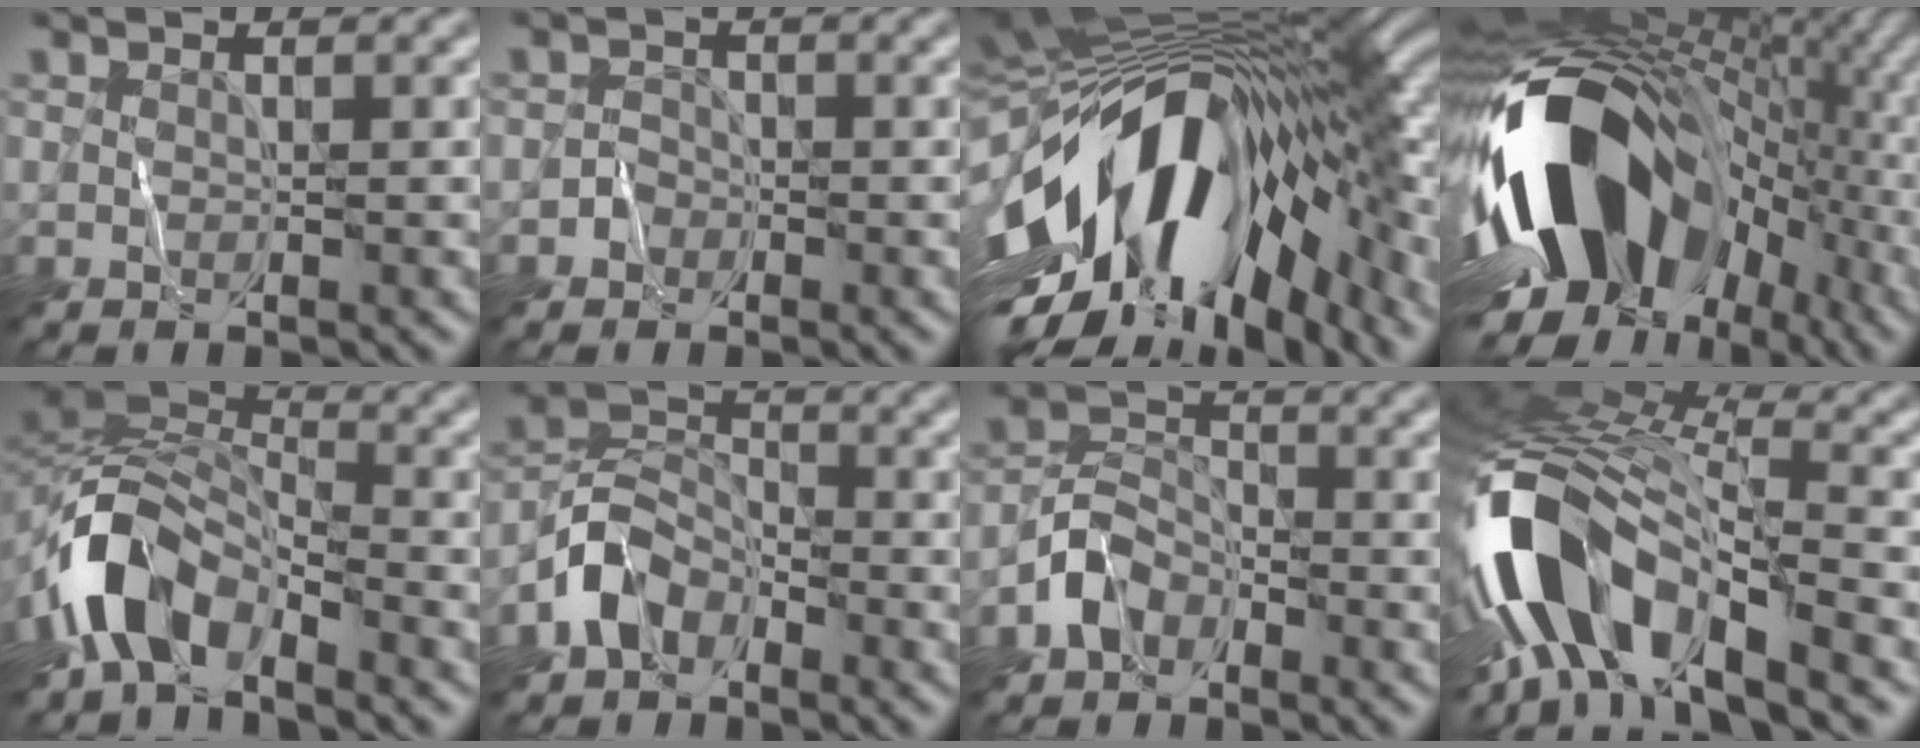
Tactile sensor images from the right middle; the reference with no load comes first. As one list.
[{"total": 1.0, "force": [-0.6, 0.8, 0.0], "torque": [0.010, 0.009, -0.012]}, {"total": 16.8, "force": [-4.2, 7.7, 14.2], "torque": [-0.245, -0.004, -0.071]}, {"total": 16.1, "force": [-2.3, 11.0, 11.5], "torque": [-0.203, 0.006, -0.040]}, {"total": 7.4, "force": [-4.6, 3.8, 4.5], "torque": [-0.078, 0.006, -0.100]}, {"total": 4.5, "force": [-2.8, 2.9, 1.9], "torque": [-0.040, 0.007, -0.069]}, {"total": 3.4, "force": [-2.2, 2.3, 1.3], "torque": [-0.026, 0.009, -0.055]}, {"total": 13.7, "force": [-6.5, 5.5, 10.7], "torque": [-0.212, 0.010, -0.116]}]